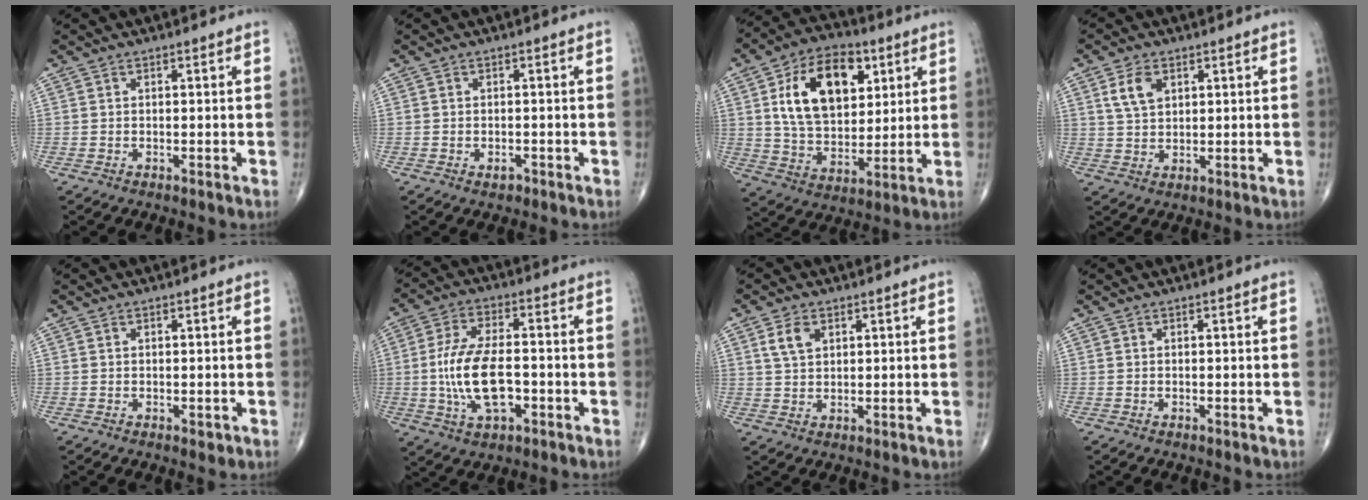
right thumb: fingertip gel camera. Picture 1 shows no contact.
{"total": 1.4, "force": [-0.8, 0.9, 0.8], "torque": [-0.012, 0.003, -0.010]}
{"total": 18.6, "force": [6.0, 11.6, 13.2], "torque": [-0.188, -0.014, 0.107]}
{"total": 5.4, "force": [2.3, 3.4, 3.5], "torque": [-0.056, -0.008, 0.046]}
{"total": 1.0, "force": [-0.2, 0.7, 0.7], "torque": [-0.006, -0.002, 0.000]}
{"total": 12.9, "force": [-2.2, 6.3, 11.0], "torque": [-0.216, 0.013, -0.038]}
{"total": 4.3, "force": [1.9, 2.7, 2.8], "torque": [-0.045, -0.004, 0.039]}
{"total": 0.0}